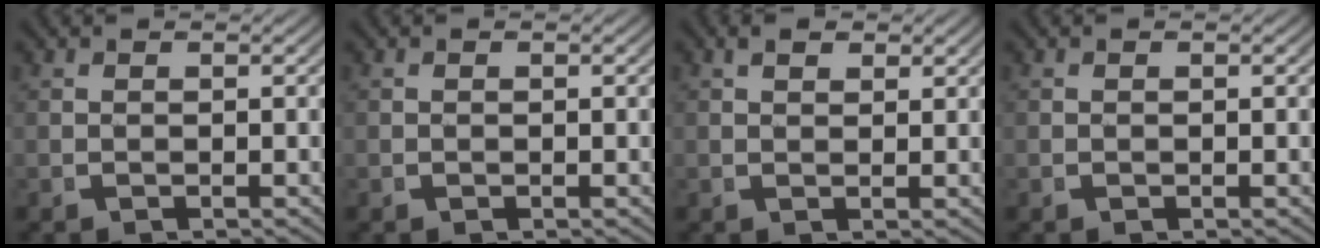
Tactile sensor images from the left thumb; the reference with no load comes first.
{"total": 0.0}
{"total": 1.7, "force": [1.3, 0.7, 0.8], "torque": [-0.009, -0.003, 0.024]}
{"total": 0.0}